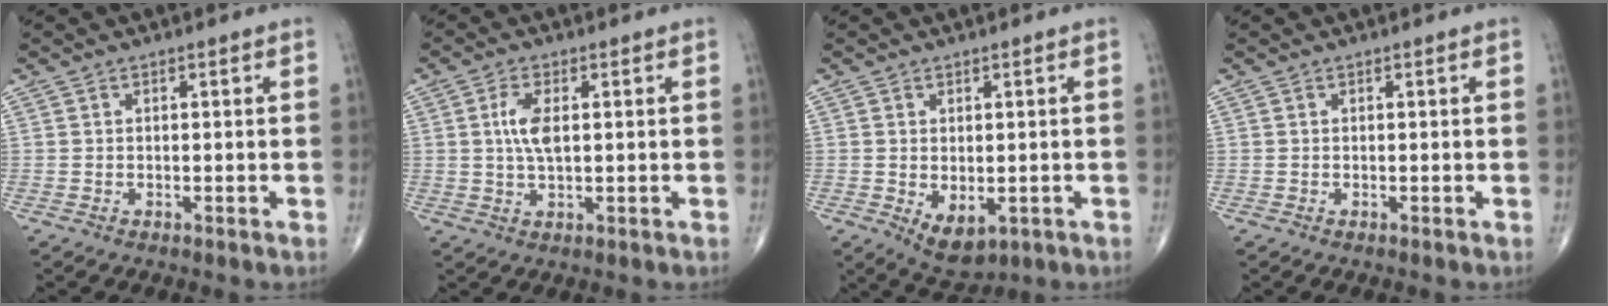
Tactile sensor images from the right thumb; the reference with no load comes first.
{"total": 5.0, "force": [0.8, 2.1, 4.5], "torque": [-0.099, -0.001, 0.015]}
{"total": 5.9, "force": [-1.3, 3.5, 4.6], "torque": [-0.059, -0.006, -0.003]}
{"total": 0.0}